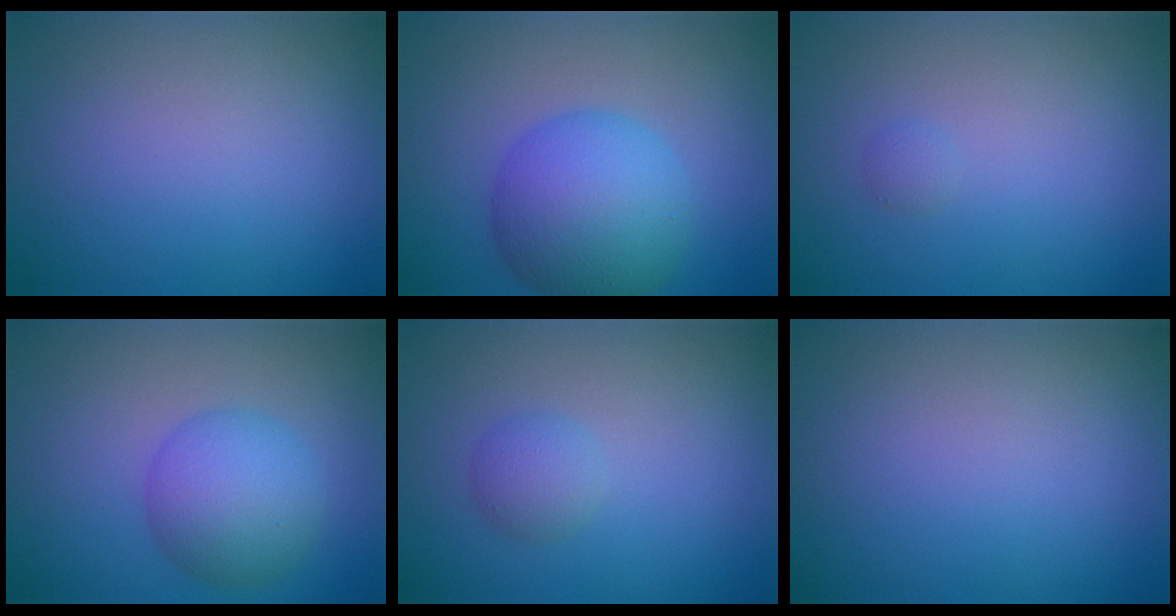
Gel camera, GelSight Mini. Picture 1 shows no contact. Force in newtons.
{"total": 8.0, "press": 8.0, "slide": 0.1}
{"total": 0.6, "press": 0.6, "slide": 0.0}
{"total": 5.2, "press": 5.2, "slide": 0.2}
{"total": 1.8, "press": 1.8, "slide": 0.1}
{"total": 0.0}